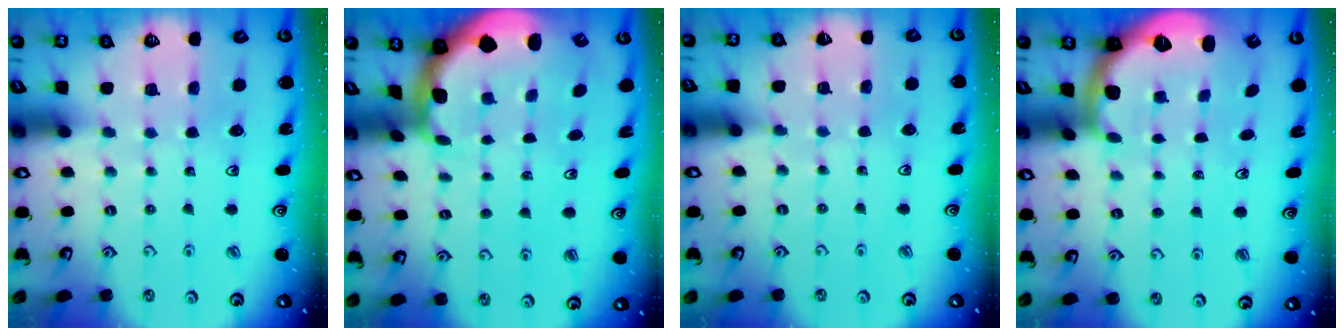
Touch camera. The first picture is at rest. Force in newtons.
{"total": 1.7, "press": 1.7, "slide": 0.4}
{"total": 2.7, "press": 2.7, "slide": 0.4}
{"total": 1.9, "press": 1.8, "slide": 0.5}